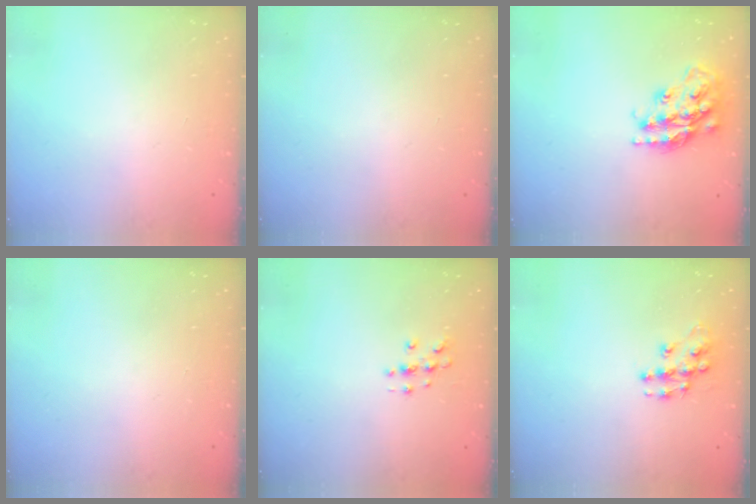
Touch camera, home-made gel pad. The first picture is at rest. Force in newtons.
{"total": 0.0}
{"total": 18.6, "press": 18.5, "slide": 1.5}
{"total": 0.0}
{"total": 3.0, "press": 3.0, "slide": 0.3}
{"total": 9.7, "press": 9.7, "slide": 0.7}